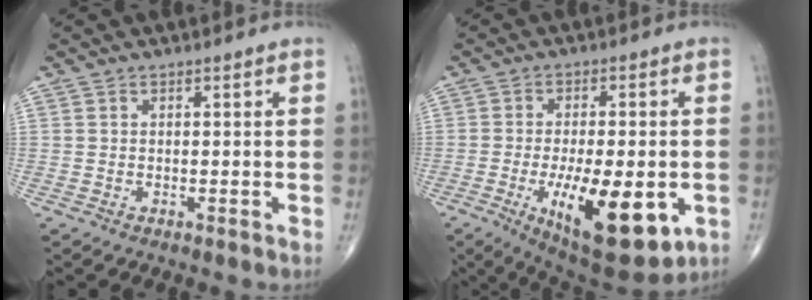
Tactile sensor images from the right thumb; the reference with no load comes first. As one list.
[{"total": 18.2, "force": [-5.3, 7.0, 15.9], "torque": [-0.234, -0.013, -0.062]}]